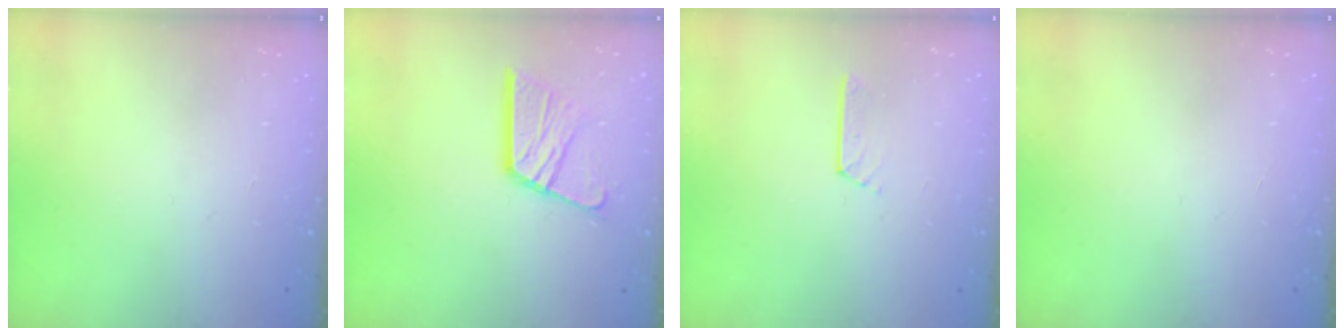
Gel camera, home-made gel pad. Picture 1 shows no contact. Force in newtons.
{"total": 13.1, "press": 13.1, "slide": 1.4}
{"total": 2.6, "press": 2.6, "slide": 0.3}
{"total": 0.0}